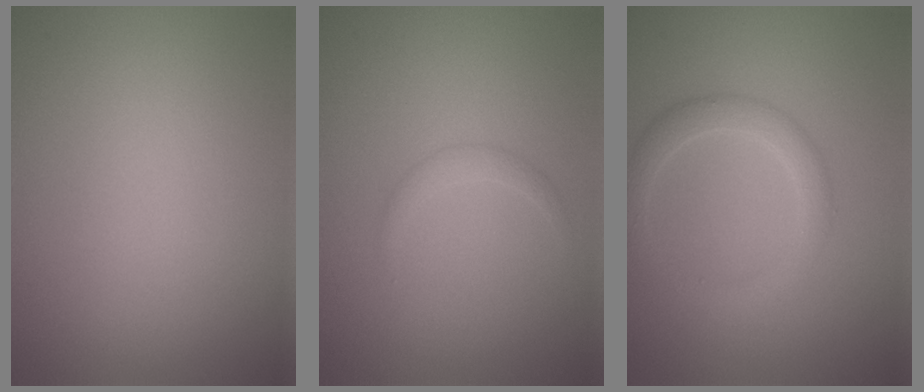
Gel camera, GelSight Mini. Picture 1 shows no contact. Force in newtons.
{"total": 1.0, "press": 1.0, "slide": 0.2}
{"total": 2.5, "press": 2.5, "slide": 0.2}